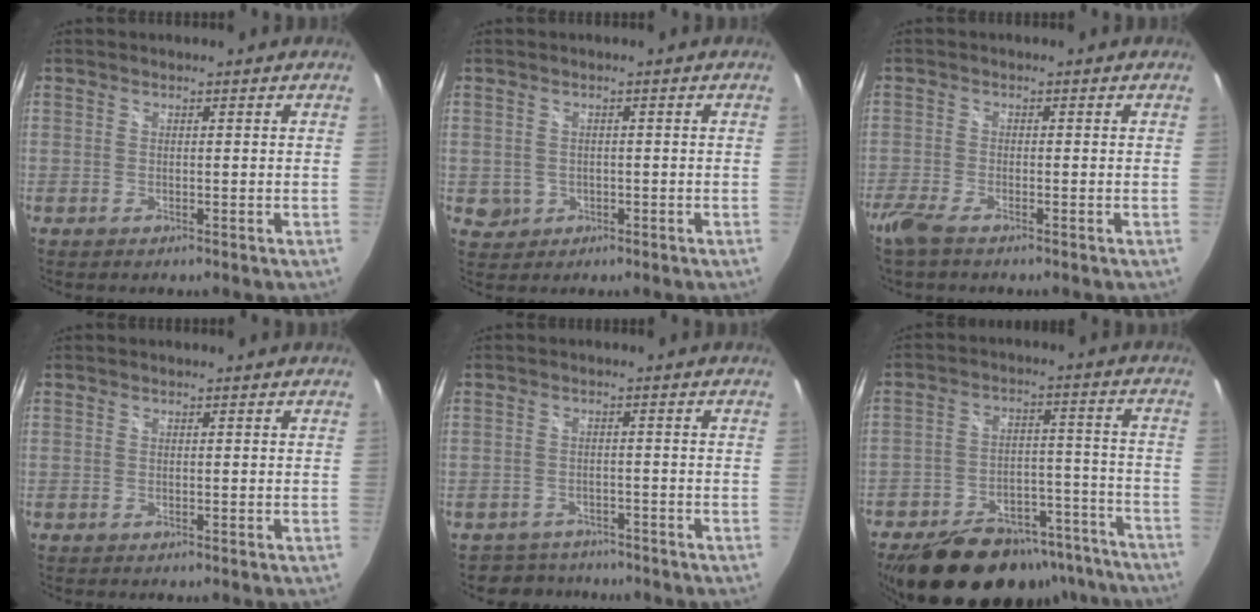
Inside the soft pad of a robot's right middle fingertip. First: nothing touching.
{"total": 2.8, "force": [-0.4, 2.7, 0.7], "torque": [-0.018, 0.001, 0.002]}
{"total": 4.2, "force": [-3.3, 0.7, 2.5], "torque": [-0.070, -0.014, -0.067]}
{"total": 0.0}
{"total": 5.1, "force": [-4.4, 2.7, -0.1], "torque": [-0.010, 0.009, -0.070]}
{"total": 26.8, "force": [-20.9, 12.1, 11.8], "torque": [-0.224, 0.022, -0.268]}